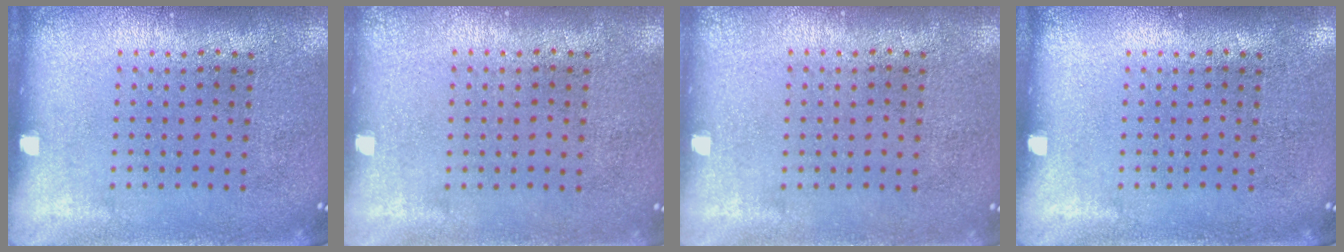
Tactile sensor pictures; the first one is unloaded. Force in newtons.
{"total": 0.0}
{"total": 0.0}
{"total": 0.0}